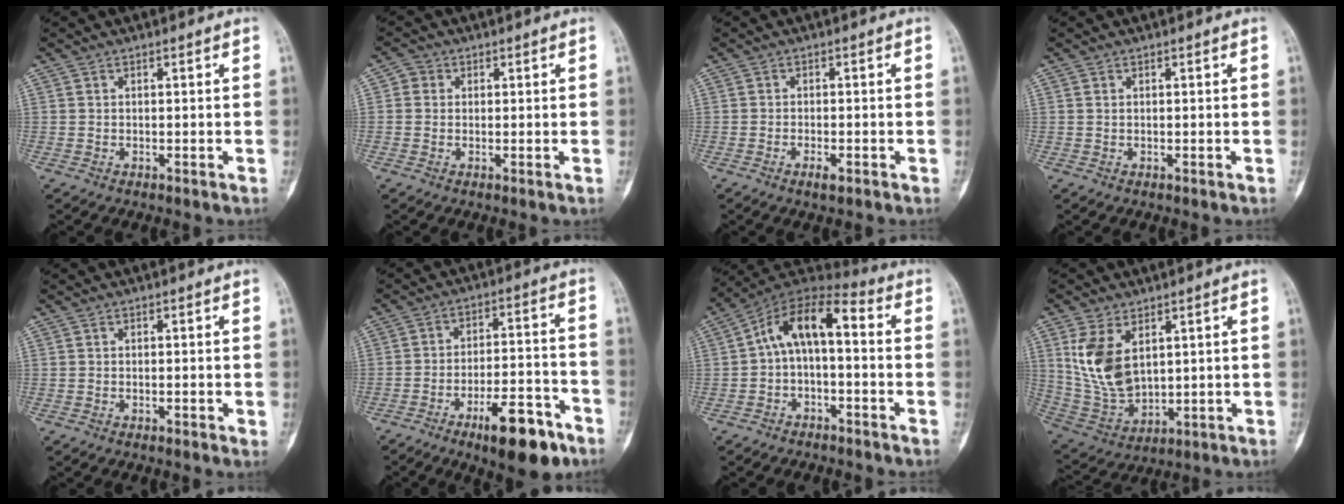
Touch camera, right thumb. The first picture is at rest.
{"total": 2.1, "force": [0.3, 2.0, 0.6], "torque": [0.002, 0.004, 0.001]}
{"total": 2.0, "force": [-1.1, 0.7, 1.5], "torque": [-0.028, 0.002, -0.018]}
{"total": 0.0}
{"total": 1.0, "force": [-0.2, 0.4, 0.9], "torque": [-0.013, 0.000, -0.002]}
{"total": 14.1, "force": [-8.4, 4.9, 10.2], "torque": [-0.139, 0.061, -0.125]}
{"total": 11.0, "force": [-0.1, 5.5, 9.5], "torque": [-0.155, 0.056, -0.014]}
{"total": 12.3, "force": [3.9, 7.3, 9.0], "torque": [-0.167, -0.020, 0.098]}